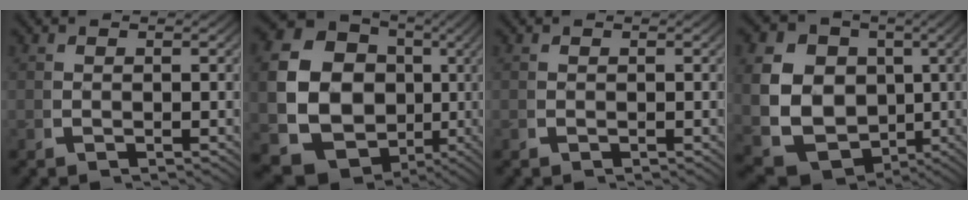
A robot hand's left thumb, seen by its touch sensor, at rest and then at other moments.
{"total": 18.6, "force": [-0.9, 15.7, 10.0], "torque": [-0.267, -0.076, -0.001]}
{"total": 0.0}
{"total": 15.0, "force": [-0.9, 12.4, 8.3], "torque": [-0.204, -0.056, -0.006]}